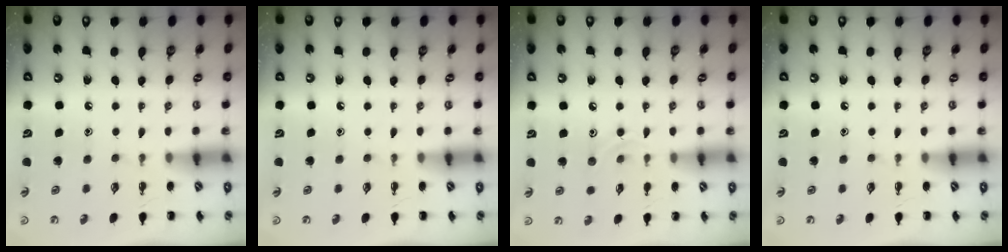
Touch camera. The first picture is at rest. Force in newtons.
{"total": 0.0}
{"total": 6.3, "press": 6.0, "slide": 1.7}
{"total": 0.0}